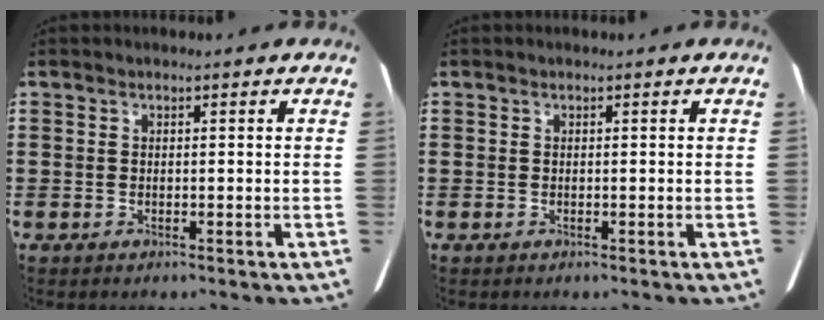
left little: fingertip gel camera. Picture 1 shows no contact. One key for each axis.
{"total": 0.0}